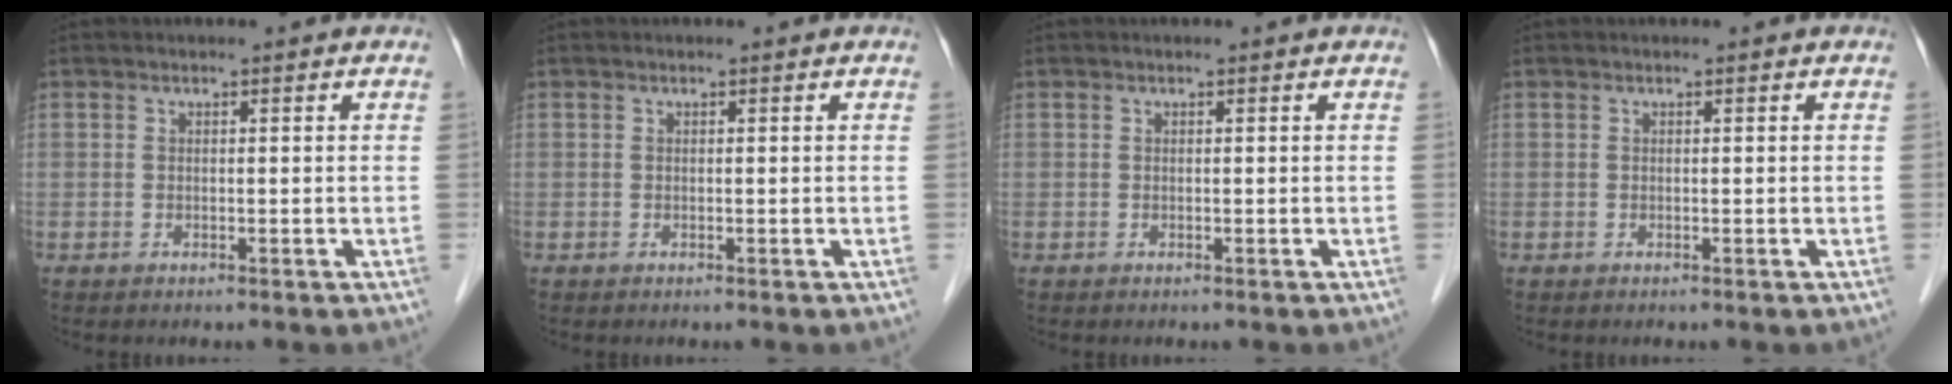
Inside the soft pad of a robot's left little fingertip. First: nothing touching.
{"total": 0.0}
{"total": 0.0}
{"total": 0.0}